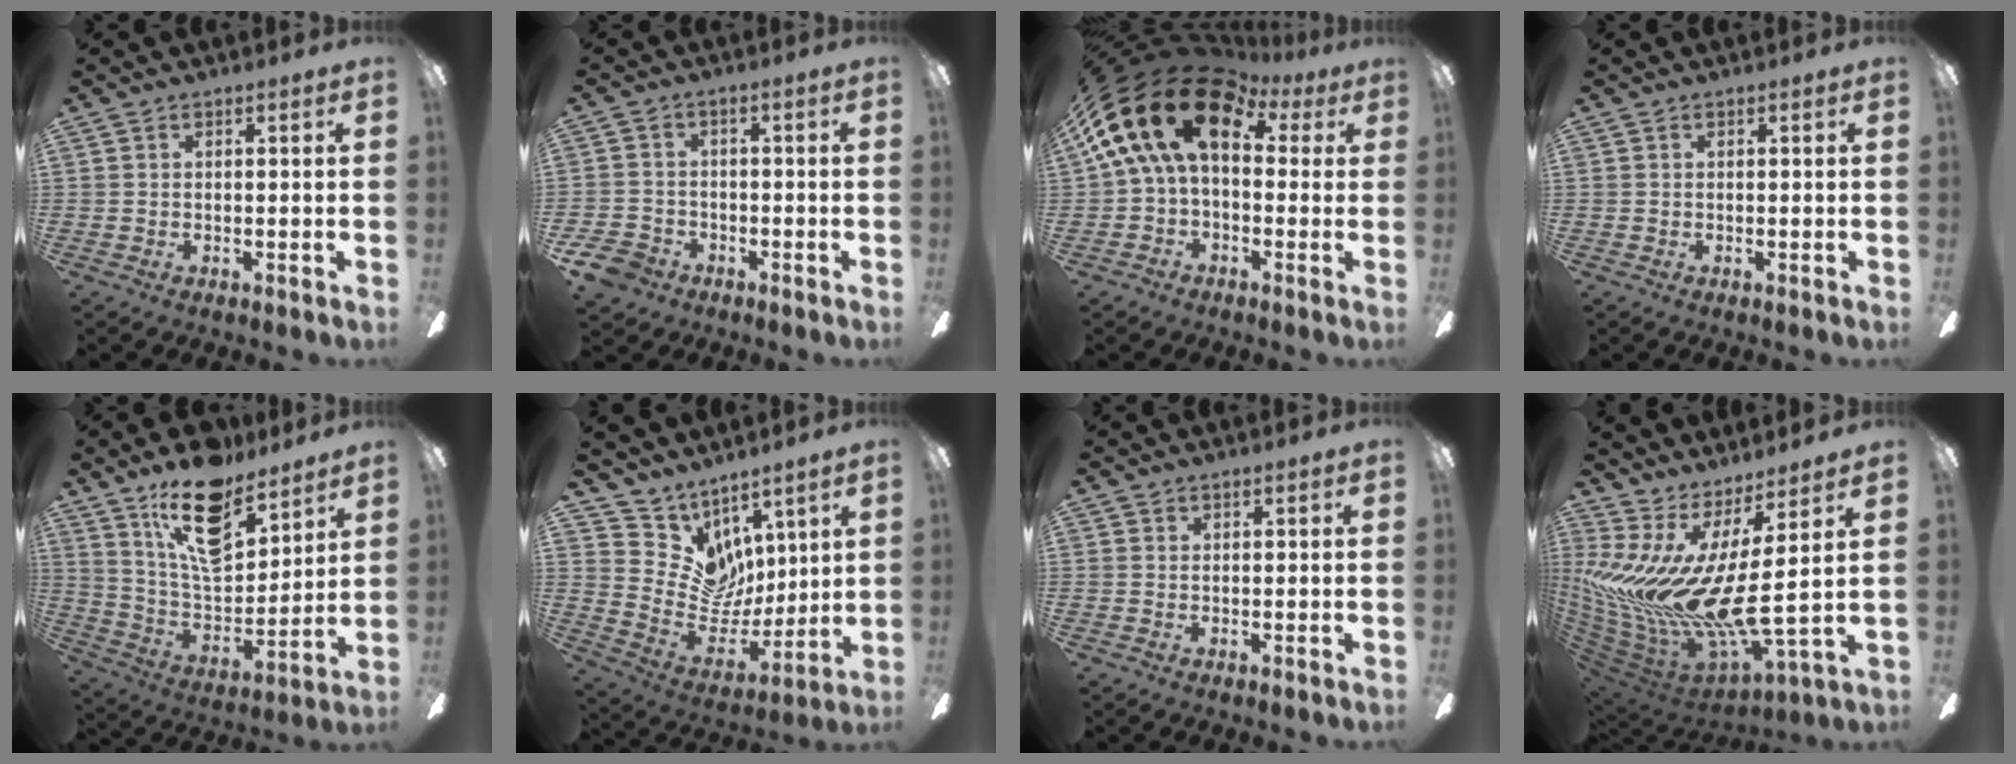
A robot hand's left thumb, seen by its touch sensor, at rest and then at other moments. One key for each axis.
{"total": 6.3, "fx": -4.0, "fy": 4.5, "fz": 1.9, "tx": -0.057, "ty": 0.024, "tz": -0.079}
{"total": 19.7, "fx": 6.5, "fy": 11.2, "fz": 14.8, "tx": -0.291, "ty": -0.022, "tz": 0.116}
{"total": 0.0}
{"total": 18.2, "fx": 12.6, "fy": 8.1, "fz": 10.3, "tx": -0.175, "ty": -0.071, "tz": 0.222}
{"total": 11.4, "fx": 5.9, "fy": 9.4, "fz": 2.6, "tx": -0.061, "ty": -0.066, "tz": 0.123}
{"total": 0.0}
{"total": 18.2, "fx": 0.9, "fy": 5.4, "fz": 17.3, "tx": -0.379, "ty": -0.069, "tz": 0.023}